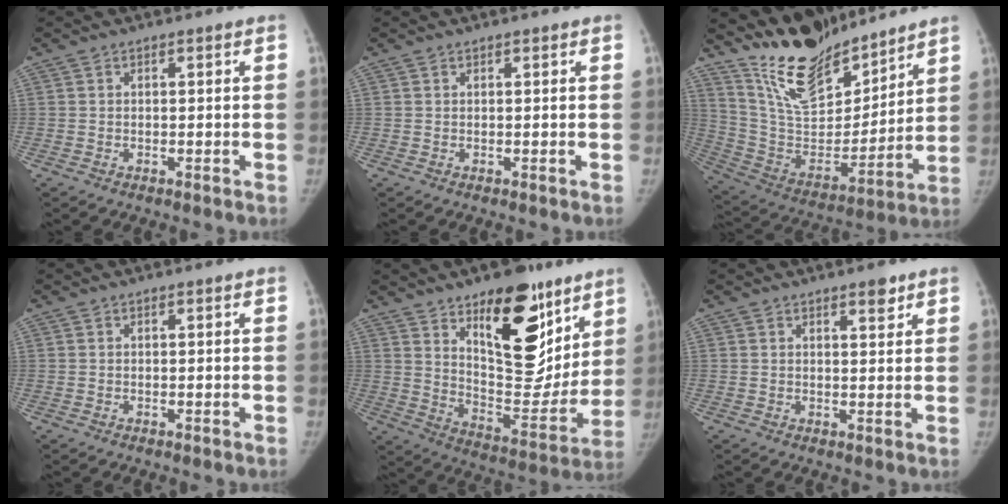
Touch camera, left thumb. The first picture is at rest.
{"total": 0.0}
{"total": 18.9, "force": [16.2, 6.4, 7.5], "torque": [-0.084, -0.108, 0.299]}
{"total": 0.0}
{"total": 23.8, "force": [12.7, 11.0, 16.9], "torque": [-0.178, -0.077, 0.198]}
{"total": 2.8, "force": [2.0, 1.0, 1.8], "torque": [-0.014, -0.012, 0.028]}